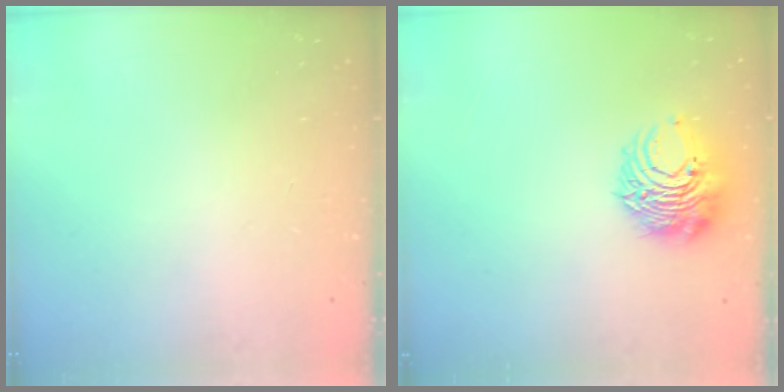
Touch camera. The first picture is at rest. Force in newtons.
{"total": 9.2, "press": 9.2, "slide": 0.8}